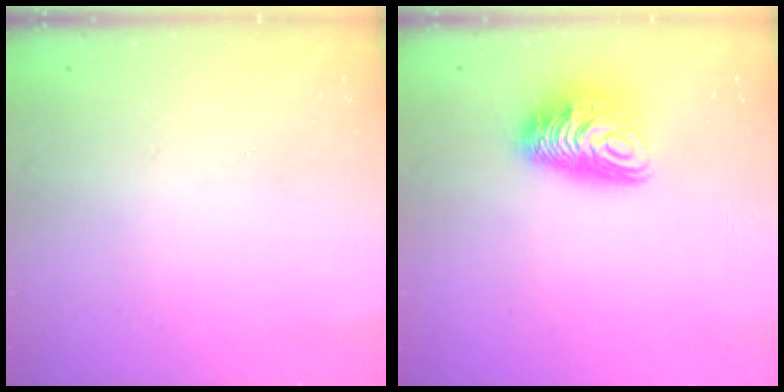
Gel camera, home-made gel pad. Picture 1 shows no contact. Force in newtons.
{"total": 10.4, "press": 10.3, "slide": 1.1}